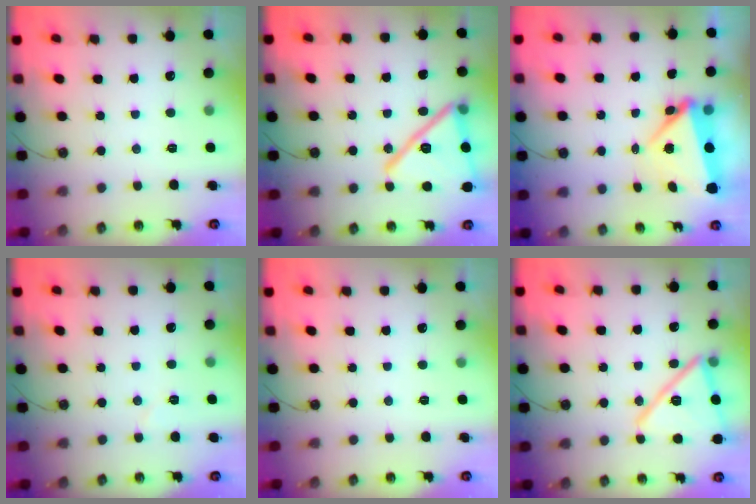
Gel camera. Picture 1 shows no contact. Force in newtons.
{"total": 23.2, "press": 20.6, "slide": 10.7}
{"total": 9.7, "press": 5.8, "slide": 7.8}
{"total": 3.7, "press": 3.6, "slide": 0.8}
{"total": 0.0}
{"total": 18.0, "press": 18.0, "slide": 0.7}